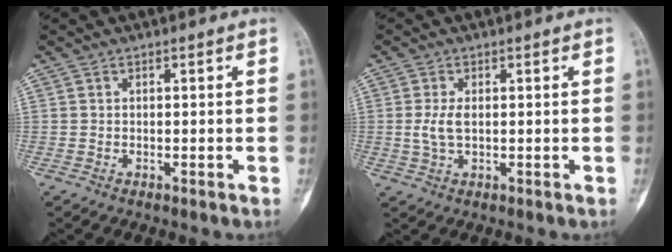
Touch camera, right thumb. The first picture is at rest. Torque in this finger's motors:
{"motor_torque": [0.53, 0.39, 0.19, -0.42, 0.01]}